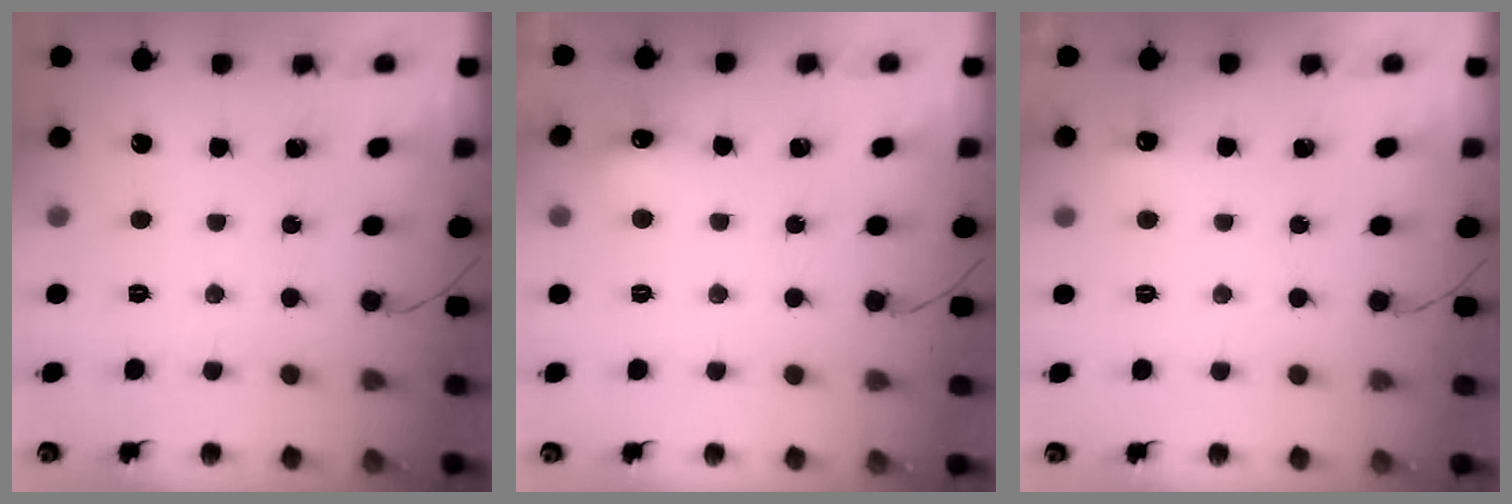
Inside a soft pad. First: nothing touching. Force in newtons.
{"total": 5.2, "press": 5.0, "slide": 1.3}
{"total": 4.5, "press": 4.3, "slide": 1.2}